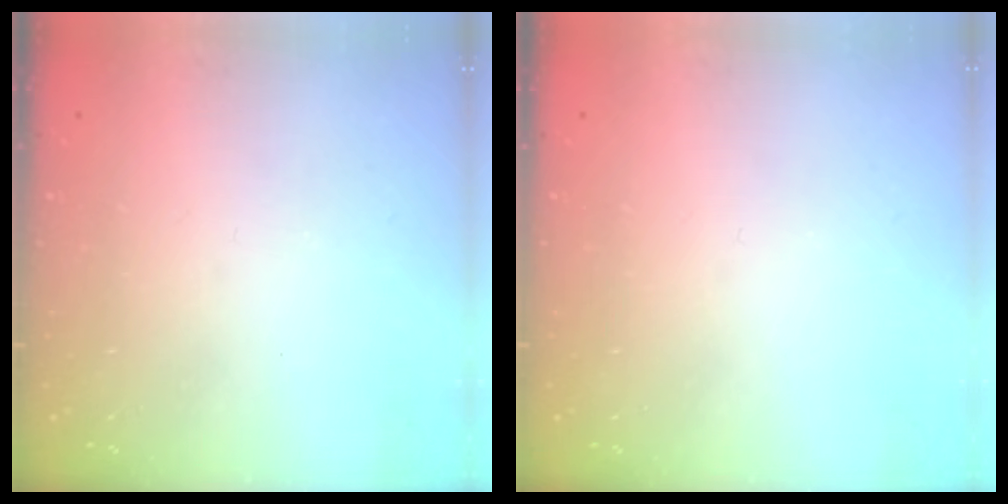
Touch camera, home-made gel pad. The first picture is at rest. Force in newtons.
{"total": 0.0}